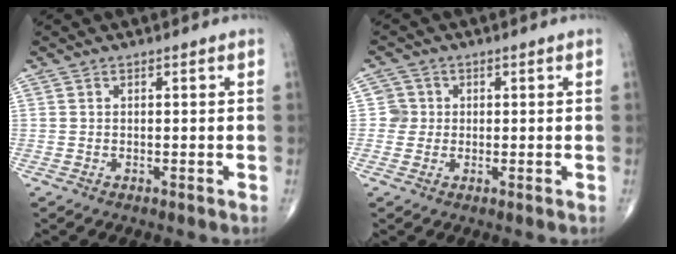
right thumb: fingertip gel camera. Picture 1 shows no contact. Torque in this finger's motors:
{"motor_torque": [-0.08, -0.13, 0.20, 0.19, 0.02]}